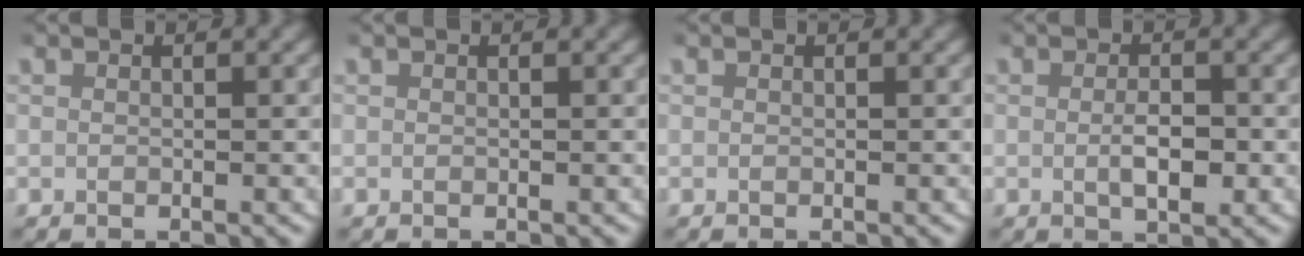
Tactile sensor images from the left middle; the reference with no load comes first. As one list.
[{"total": 0.0}, {"total": 0.0}, {"total": 2.6, "force": [-0.3, 1.2, 2.3], "torque": [-0.037, -0.004, -0.004]}]